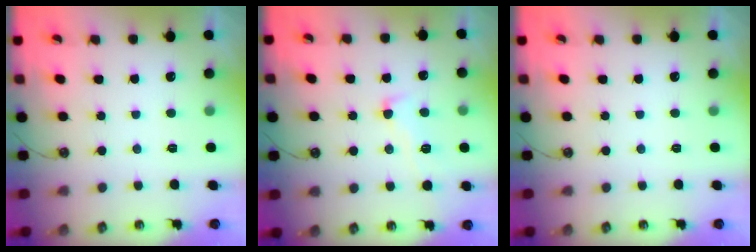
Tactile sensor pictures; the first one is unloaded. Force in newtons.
{"total": 3.0, "press": 2.7, "slide": 1.3}
{"total": 0.0}